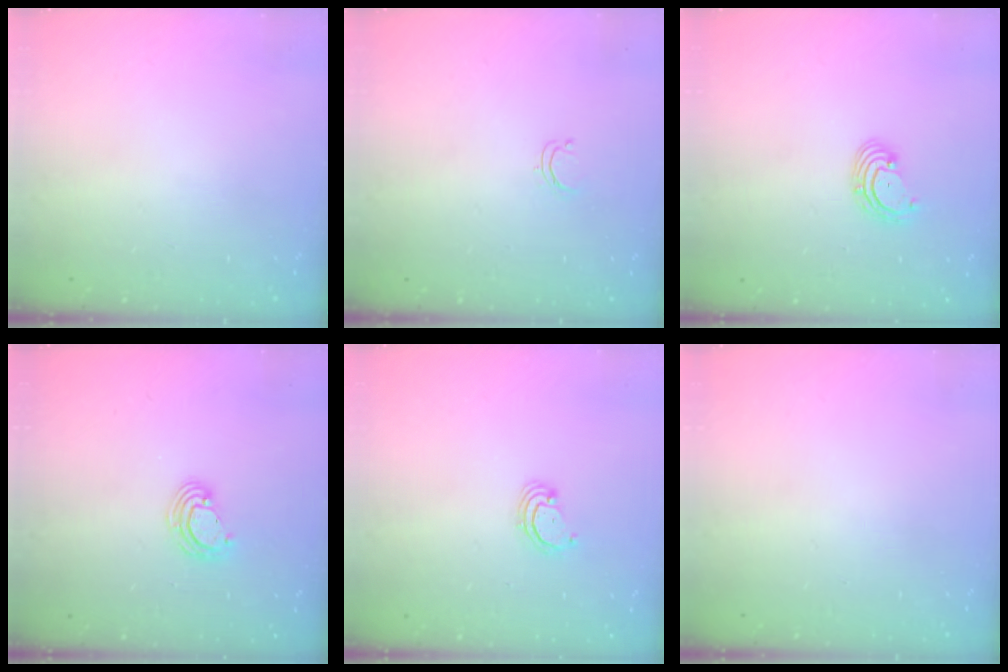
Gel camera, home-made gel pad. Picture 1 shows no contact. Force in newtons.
{"total": 2.4, "press": 2.4, "slide": 0.2}
{"total": 2.9, "press": 2.9, "slide": 0.3}
{"total": 4.8, "press": 4.8, "slide": 0.2}
{"total": 2.3, "press": 2.3, "slide": 0.2}
{"total": 0.0}